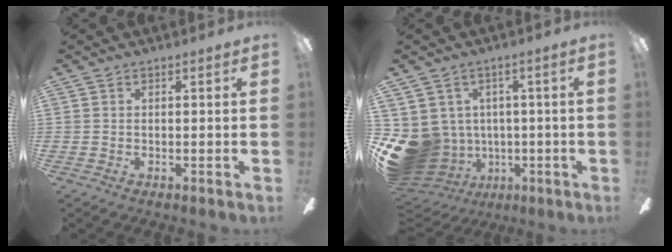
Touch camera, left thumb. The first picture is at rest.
{"total": 12.5, "force": [-2.4, 11.4, 4.6], "torque": [-0.118, 0.002, -0.029]}